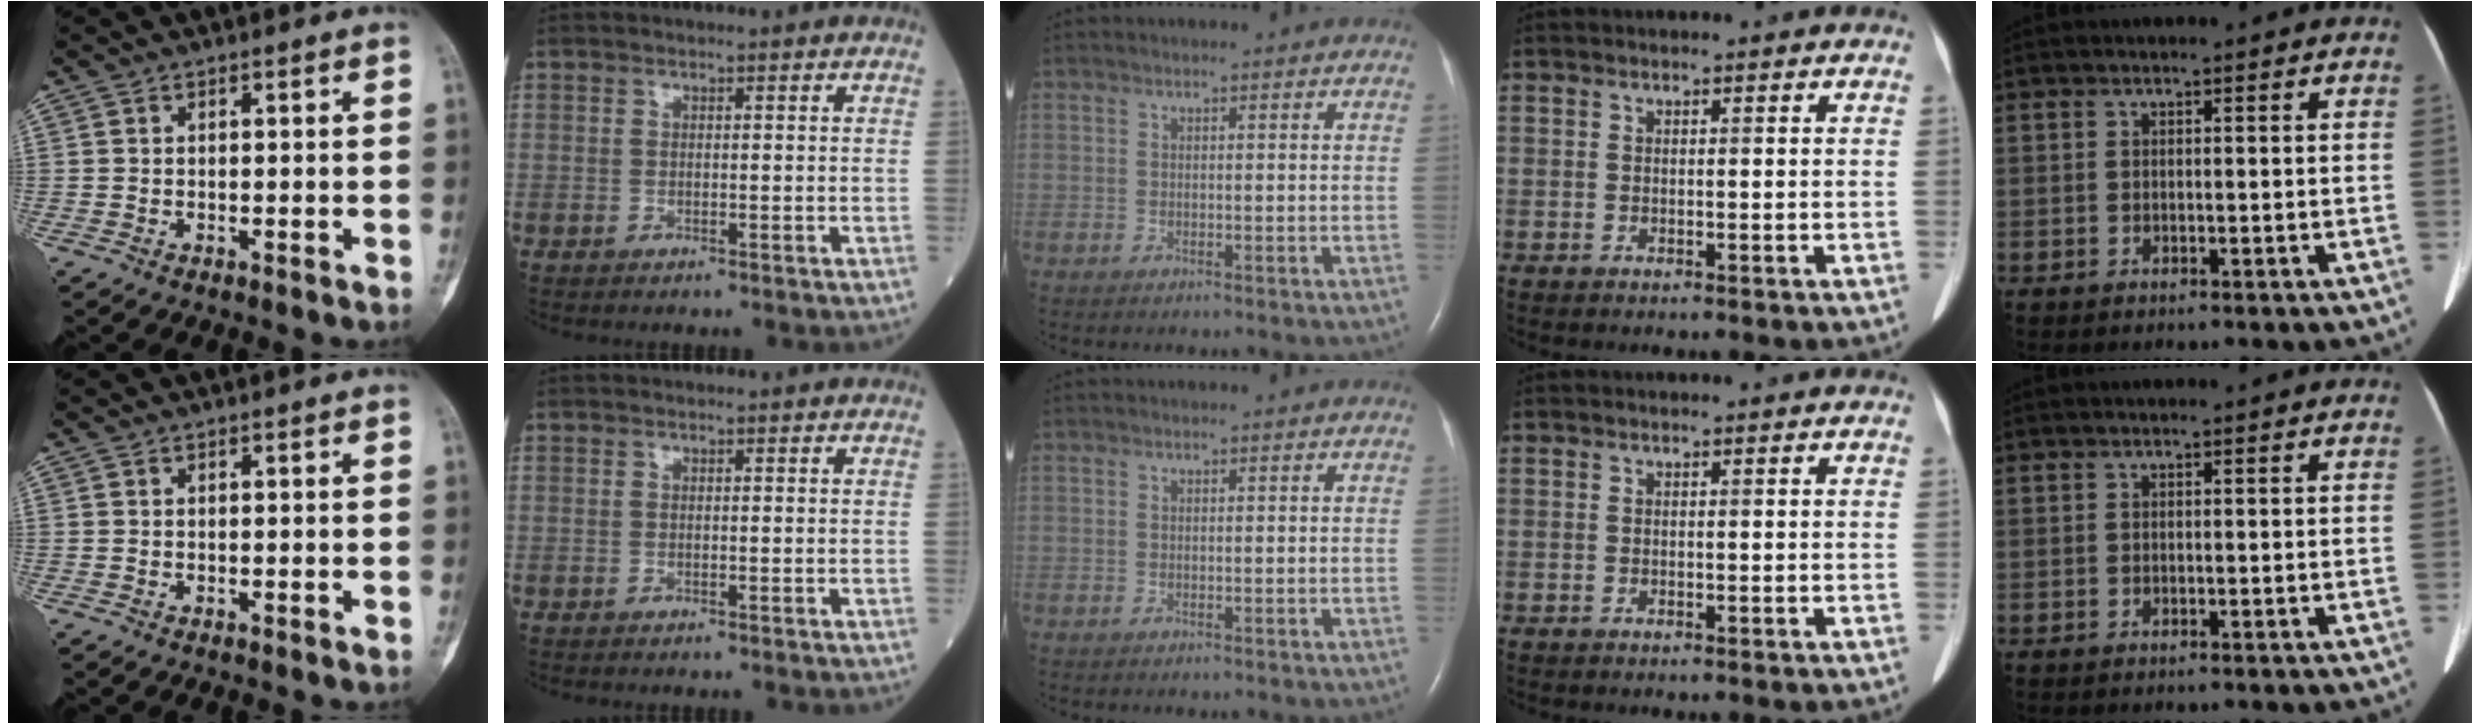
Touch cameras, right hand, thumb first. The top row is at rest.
{}